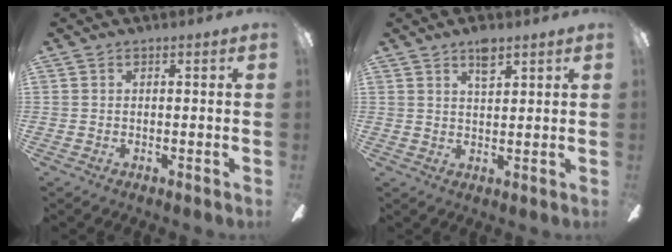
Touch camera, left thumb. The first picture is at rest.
{"total": 4.6, "force": [3.3, 1.7, 2.8], "torque": [-0.038, -0.013, 0.054]}